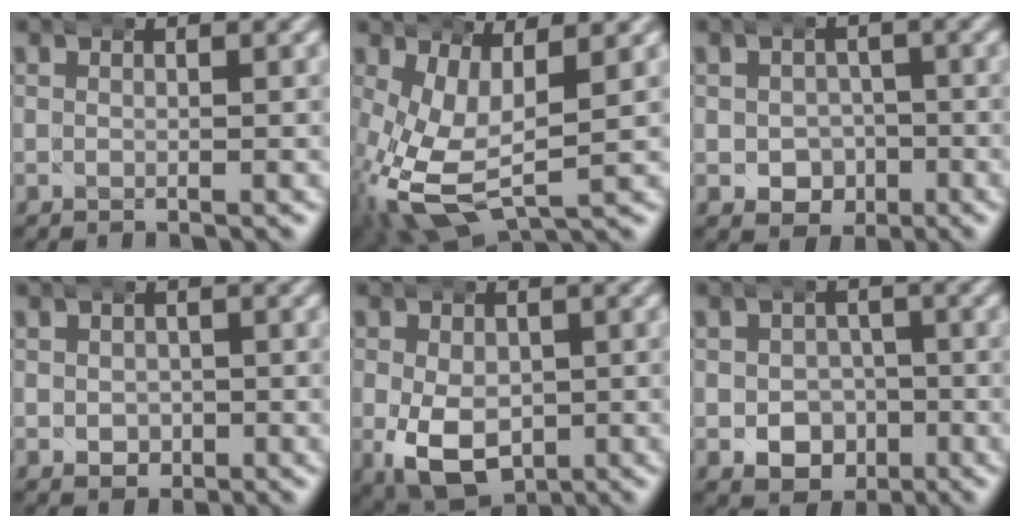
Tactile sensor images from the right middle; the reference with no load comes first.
{"total": 8.6, "force": [-2.5, 5.8, 5.8], "torque": [-0.155, -0.051, -0.018]}
{"total": 4.7, "force": [-1.8, 4.1, 1.3], "torque": [-0.016, -0.020, -0.021]}
{"total": 2.1, "force": [-0.5, 1.8, 0.8], "torque": [-0.017, -0.009, 0.000]}
{"total": 9.8, "force": [-3.3, 7.7, 5.1], "torque": [-0.120, -0.052, -0.029]}
{"total": 6.2, "force": [-2.5, 5.4, 1.9], "torque": [-0.023, -0.027, -0.034]}